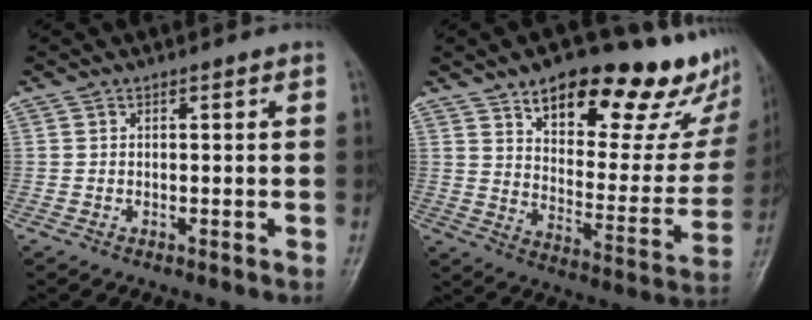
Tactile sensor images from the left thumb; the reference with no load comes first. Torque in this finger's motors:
{"motor_torque": [1.12, 1.09, 1.41, -1.36, 0.07]}